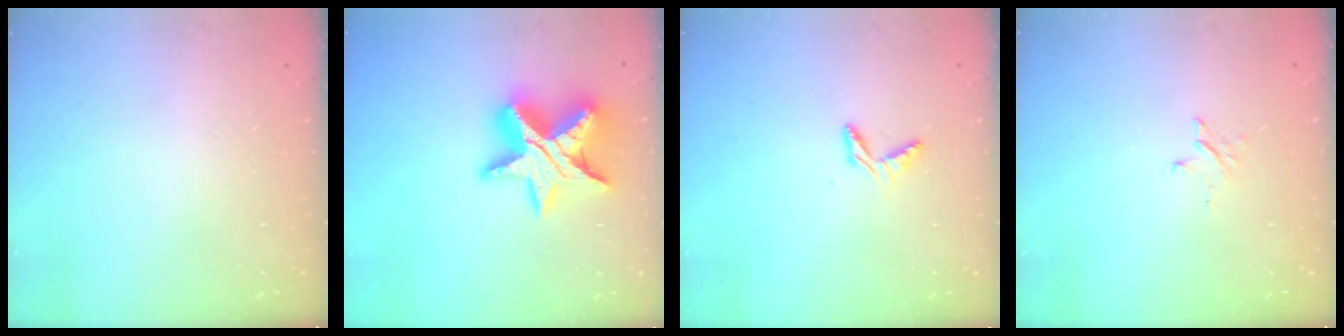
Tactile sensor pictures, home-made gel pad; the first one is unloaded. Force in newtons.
{"total": 17.1, "press": 17.1, "slide": 1.1}
{"total": 5.1, "press": 5.1, "slide": 0.5}
{"total": 2.6, "press": 2.6, "slide": 0.3}